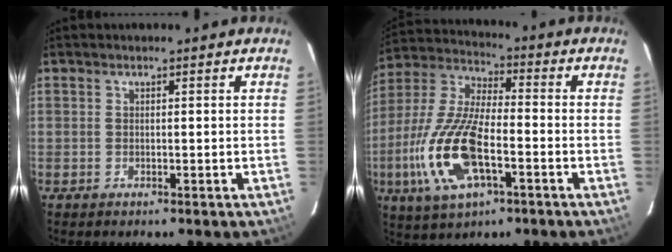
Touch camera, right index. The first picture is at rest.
{"total": 17.8, "force": [-5.7, 6.9, 15.4], "torque": [-0.338, -0.011, -0.111]}